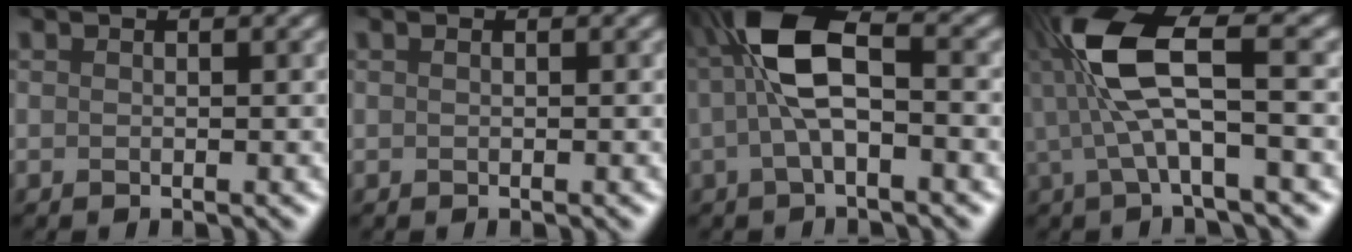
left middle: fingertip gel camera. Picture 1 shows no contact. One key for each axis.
{"total": 0.0}
{"total": 6.1, "fx": -0.1, "fy": 2.0, "fz": 5.8, "tx": -0.142, "ty": 0.026, "tz": 0.000}
{"total": 7.2, "fx": 0.3, "fy": 1.4, "fz": 7.1, "tx": -0.168, "ty": 0.021, "tz": 0.011}